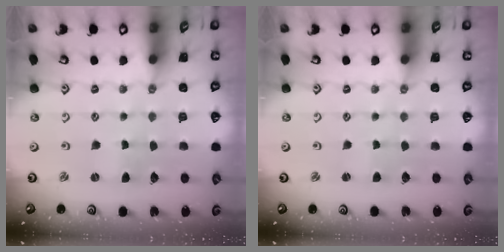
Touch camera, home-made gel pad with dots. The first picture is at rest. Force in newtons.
{"total": 0.9, "press": 0.8, "slide": 0.2}